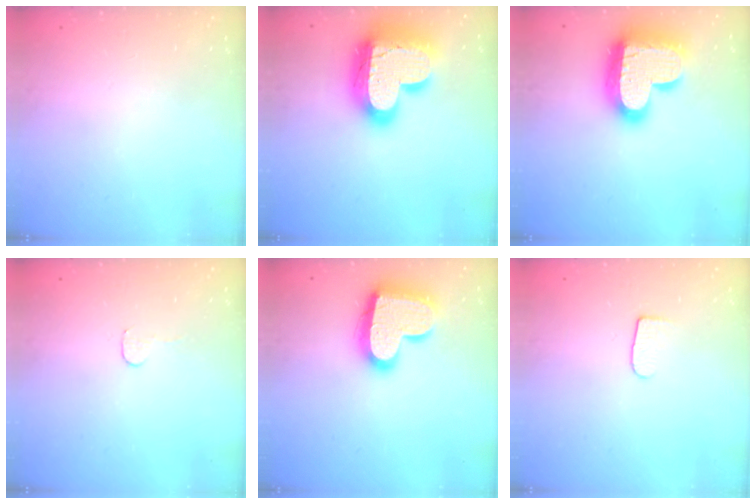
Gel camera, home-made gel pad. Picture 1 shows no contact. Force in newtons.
{"total": 27.3, "press": 27.2, "slide": 2.0}
{"total": 23.4, "press": 23.3, "slide": 1.7}
{"total": 2.8, "press": 2.8, "slide": 0.2}
{"total": 19.1, "press": 19.0, "slide": 1.3}
{"total": 5.8, "press": 5.8, "slide": 0.7}